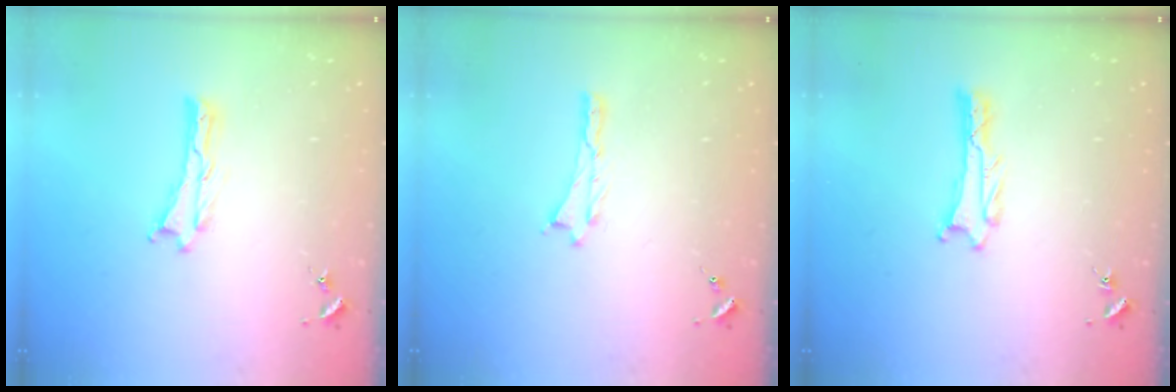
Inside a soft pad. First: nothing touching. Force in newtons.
{"total": 0.0}
{"total": 1.0, "press": 1.0, "slide": 0.1}